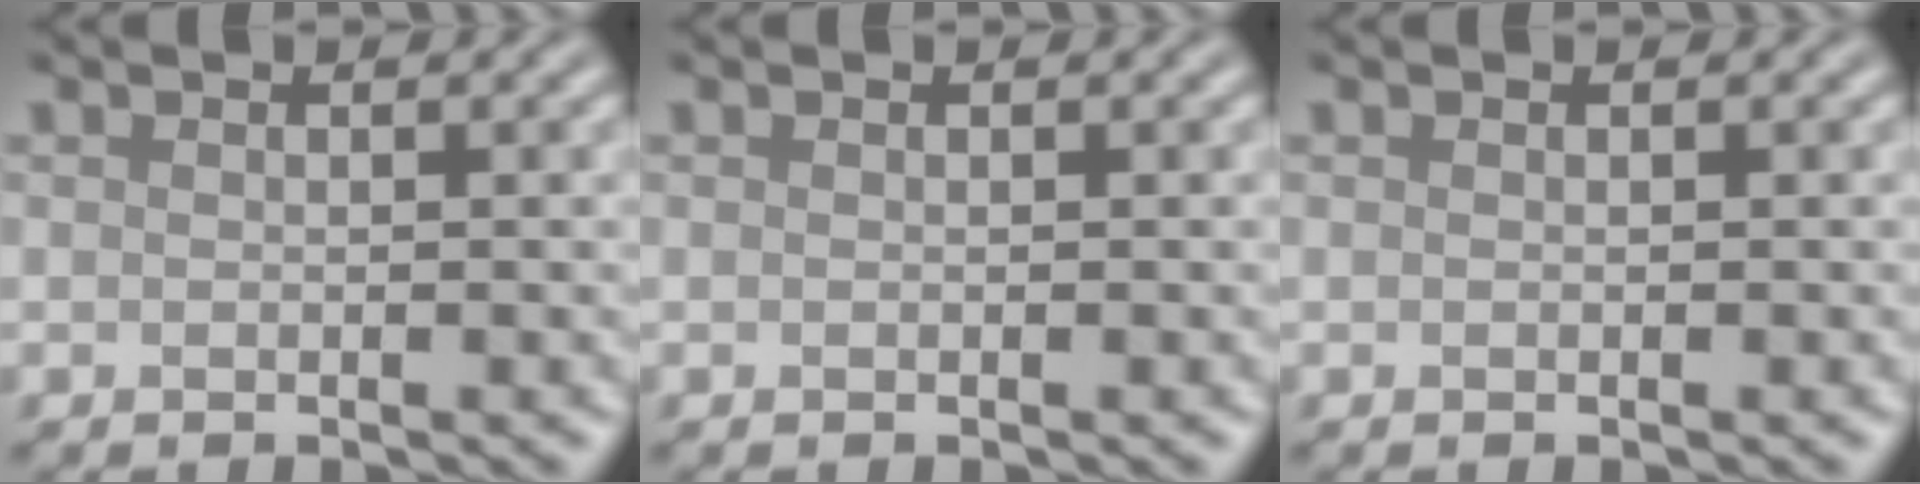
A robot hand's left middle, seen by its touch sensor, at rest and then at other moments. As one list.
[{"total": 0.0}, {"total": 0.0}]